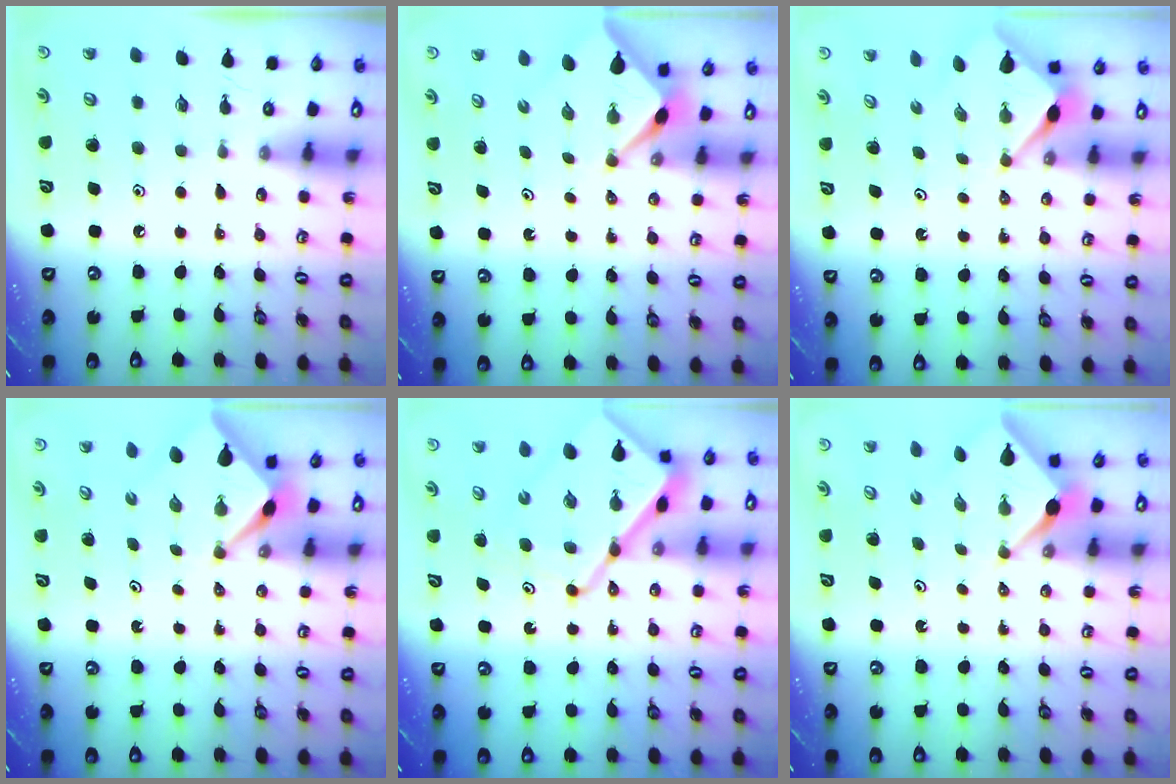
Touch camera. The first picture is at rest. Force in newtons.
{"total": 2.4, "press": 2.4, "slide": 0.3}
{"total": 3.0, "press": 2.9, "slide": 0.3}
{"total": 2.6, "press": 2.6, "slide": 0.3}
{"total": 14.7, "press": 14.6, "slide": 1.8}
{"total": 2.4, "press": 2.4, "slide": 0.3}